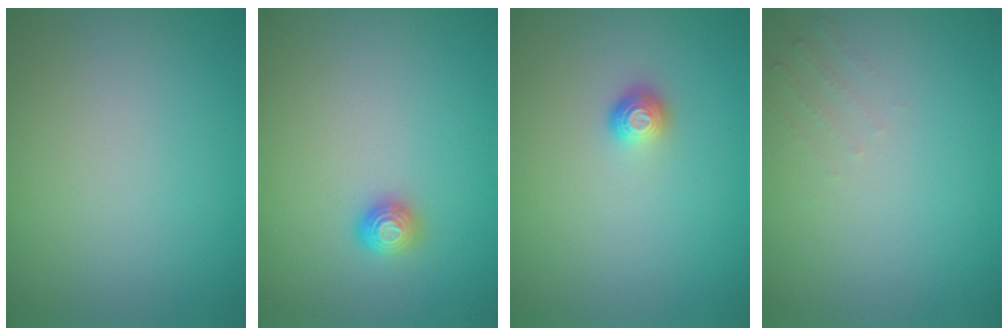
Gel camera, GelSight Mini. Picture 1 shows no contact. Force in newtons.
{"total": 1.1, "press": 1.1, "slide": 0.2}
{"total": 1.2, "press": 1.0, "slide": 0.6}
{"total": 0.8, "press": 0.8, "slide": 0.2}